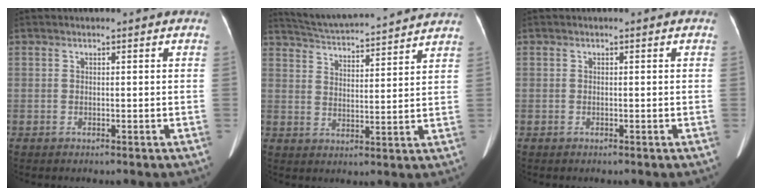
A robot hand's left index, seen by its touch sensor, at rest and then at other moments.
{"total": 16.9, "force": [15.8, 1.2, 5.9], "torque": [-0.106, 0.030, 0.233]}
{"total": 0.0}